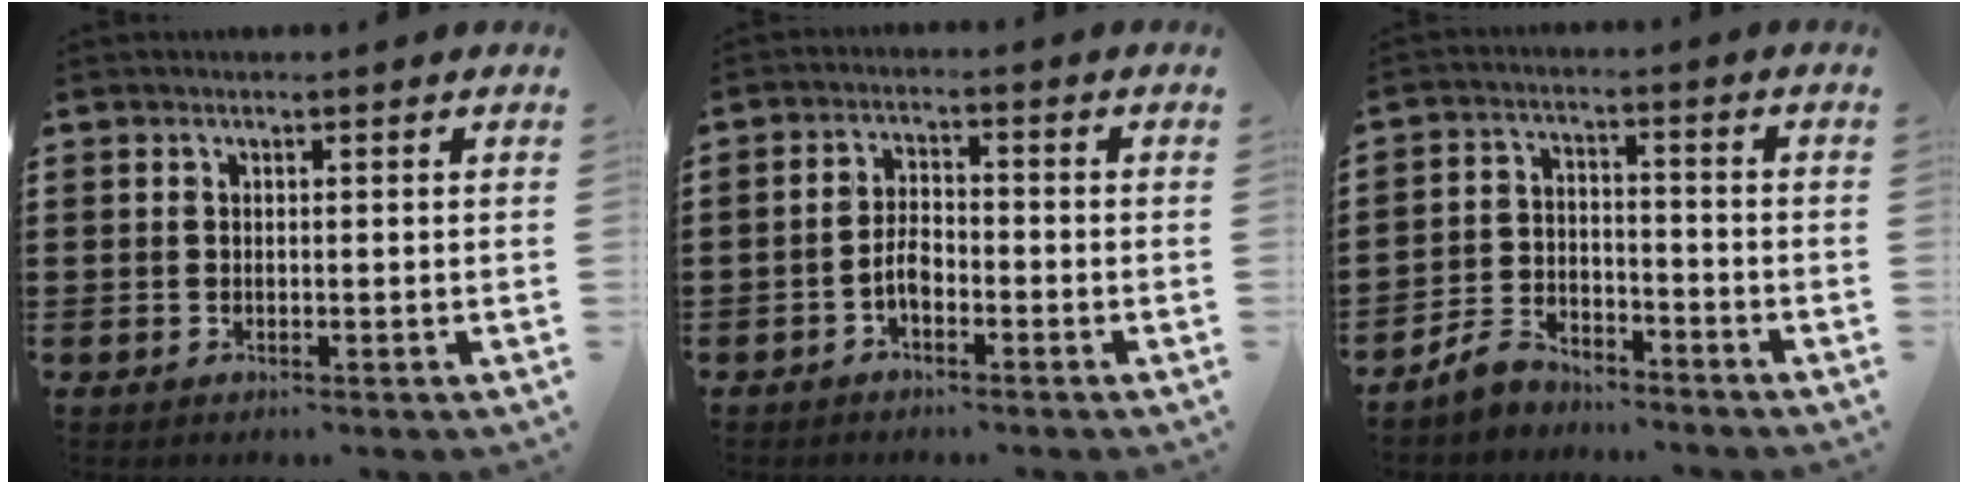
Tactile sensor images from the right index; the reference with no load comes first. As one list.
[{"total": 3.5, "force": [-1.7, 1.7, 2.6], "torque": [-0.062, 0.002, -0.038]}, {"total": 4.9, "force": [-4.5, 1.6, 0.8], "torque": [-0.031, 0.010, -0.095]}]